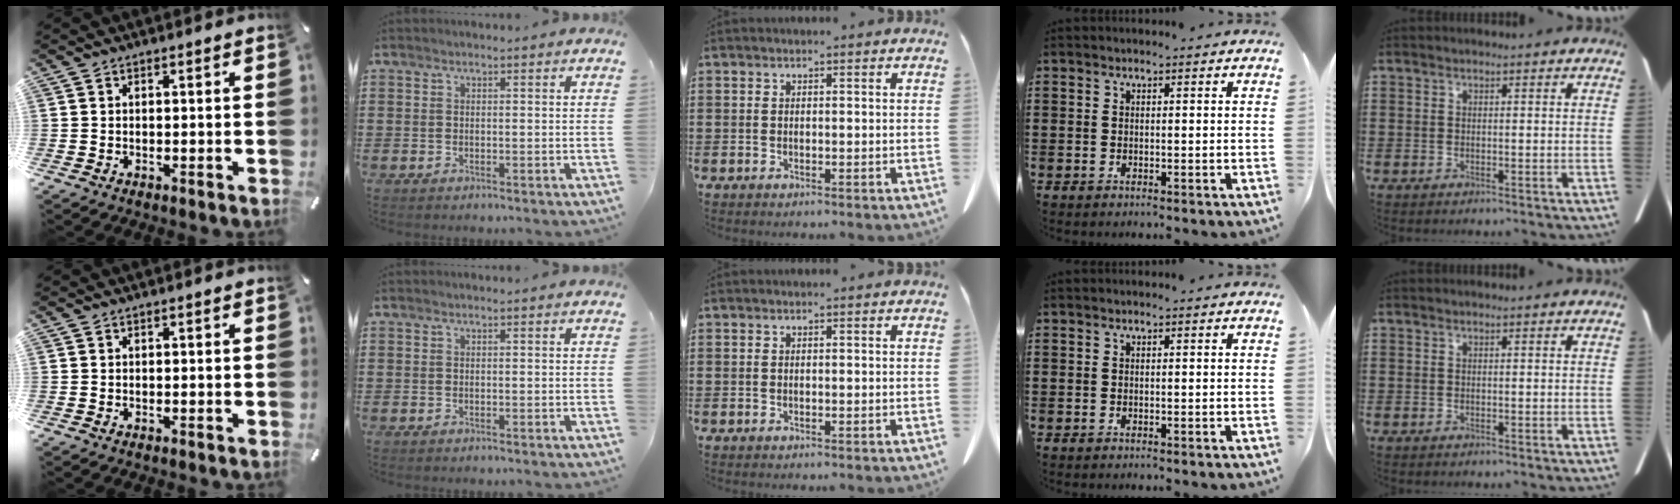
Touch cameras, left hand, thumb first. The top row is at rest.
{}